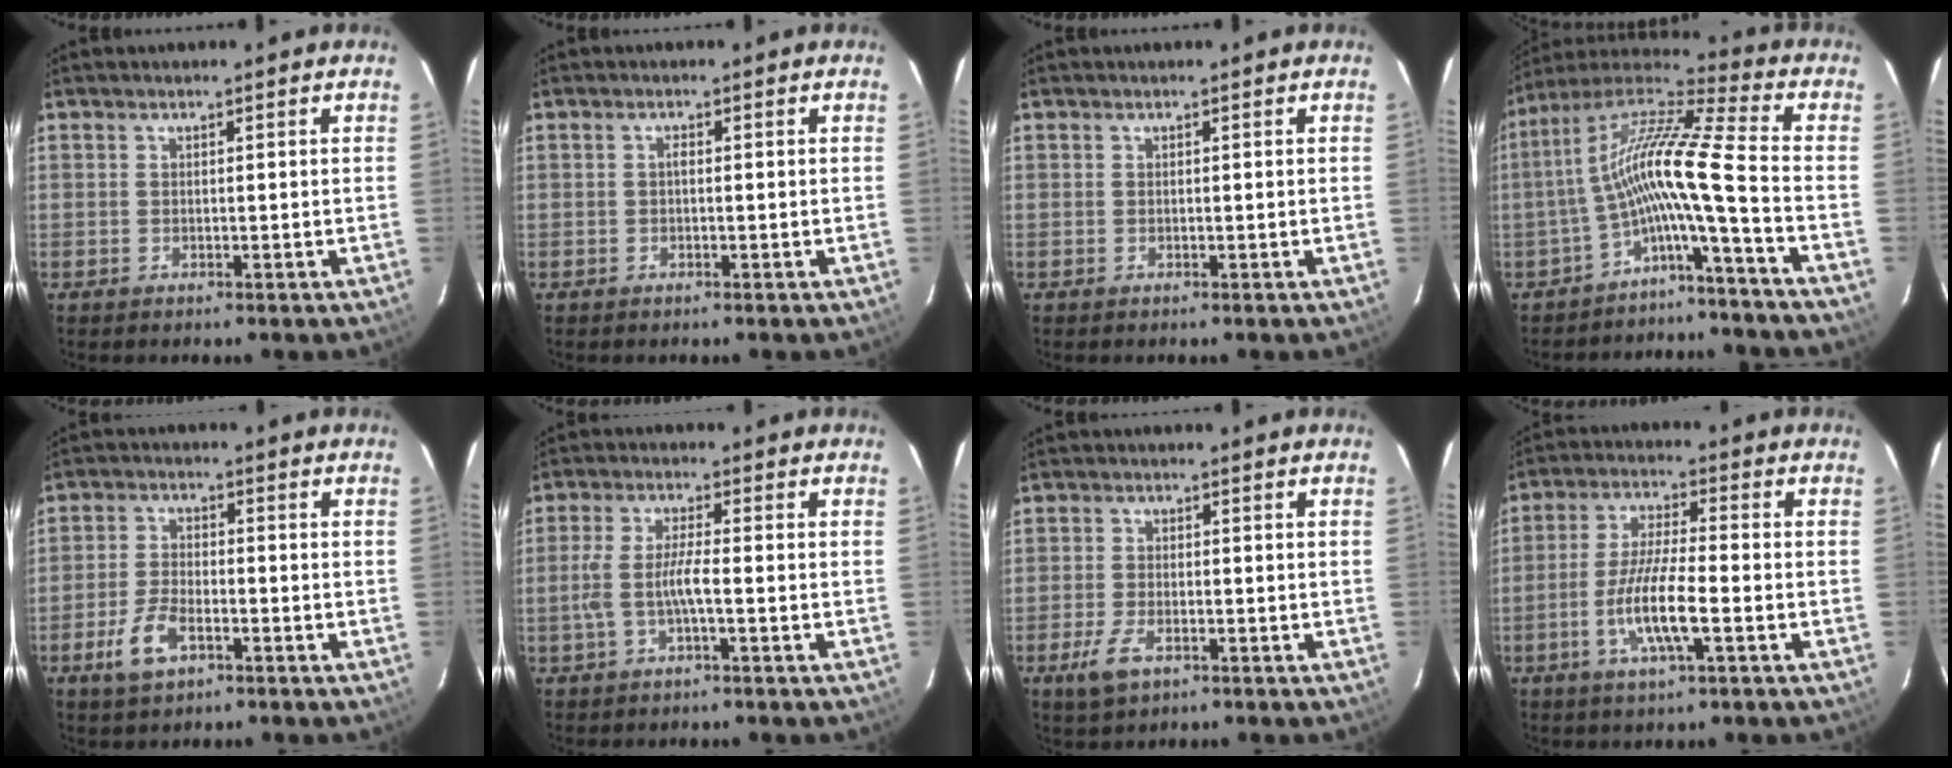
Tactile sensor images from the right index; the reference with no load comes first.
{"total": 0.7, "force": [-0.1, 0.3, 0.6], "torque": [-0.010, 0.004, -0.003]}
{"total": 0.0}
{"total": 12.7, "force": [-4.6, -1.0, 11.8], "torque": [-0.208, 0.005, -0.094]}
{"total": 7.0, "force": [-3.7, 3.2, 5.0], "torque": [-0.117, -0.002, -0.068]}
{"total": 5.2, "force": [-1.7, 0.3, 5.0], "torque": [-0.108, 0.003, -0.030]}
{"total": 5.1, "force": [-2.8, 2.4, 3.6], "torque": [-0.091, -0.008, -0.050]}
{"total": 9.1, "force": [-3.3, 1.1, 8.4], "torque": [-0.171, -0.006, -0.063]}